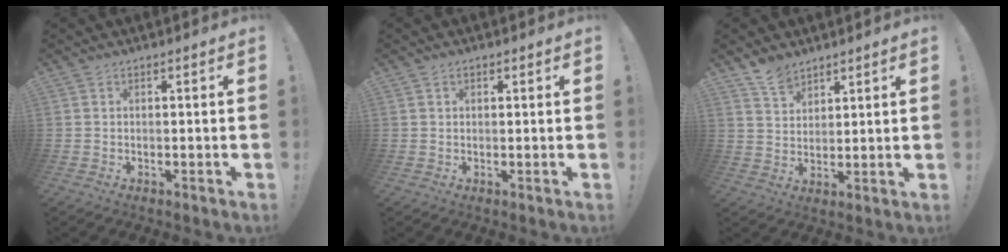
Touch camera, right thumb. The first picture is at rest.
{"total": 0.6, "force": [0.4, 0.4, 0.3], "torque": [-0.001, 0.000, 0.006]}
{"total": 6.2, "force": [5.3, 2.8, 1.6], "torque": [-0.032, -0.034, 0.102]}